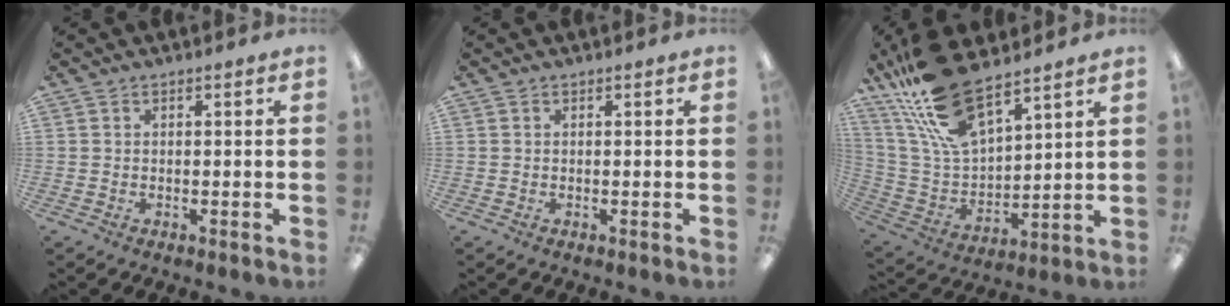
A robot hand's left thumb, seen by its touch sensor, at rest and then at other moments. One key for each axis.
{"total": 0.0}
{"total": 20.0, "fx": 14.8, "fy": 7.2, "fz": 11.4, "tx": -0.263, "ty": -0.081, "tz": 0.262}